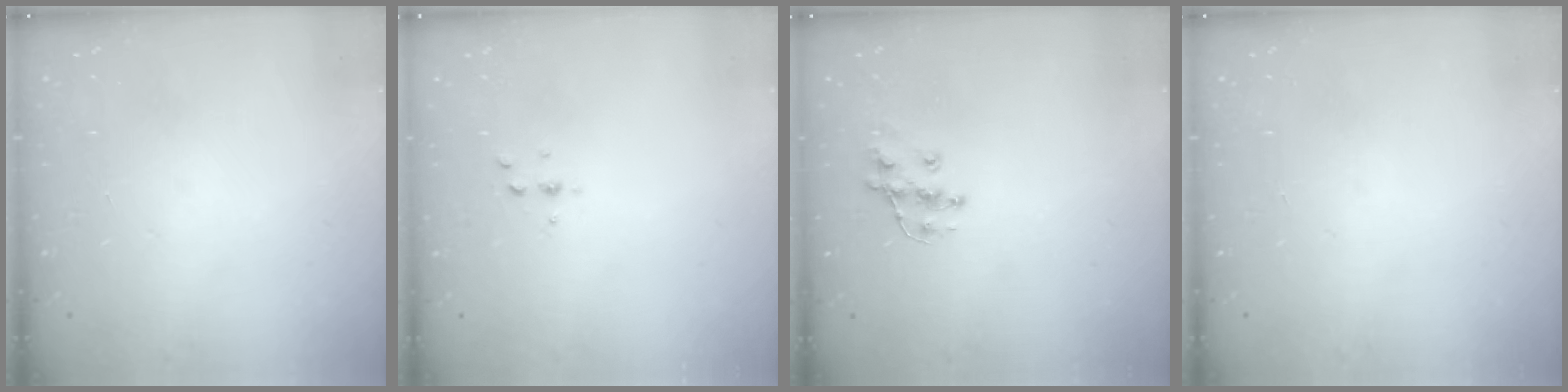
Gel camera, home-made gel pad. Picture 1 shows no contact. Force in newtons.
{"total": 2.5, "press": 2.4, "slide": 0.2}
{"total": 8.8, "press": 8.8, "slide": 0.6}
{"total": 0.0}